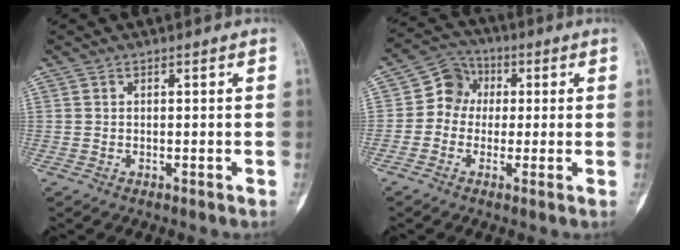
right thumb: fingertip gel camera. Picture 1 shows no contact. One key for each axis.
{"total": 7.0, "fx": 0.3, "fy": 6.2, "fz": 3.3, "tx": -0.023, "ty": 0.017, "tz": -0.013}